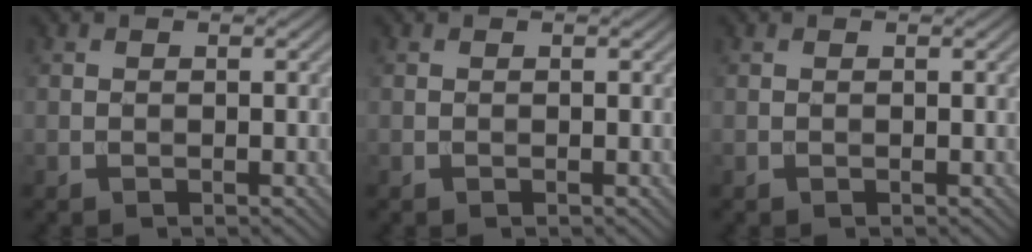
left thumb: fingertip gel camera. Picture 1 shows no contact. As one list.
[{"total": 0.0}, {"total": 0.0}]